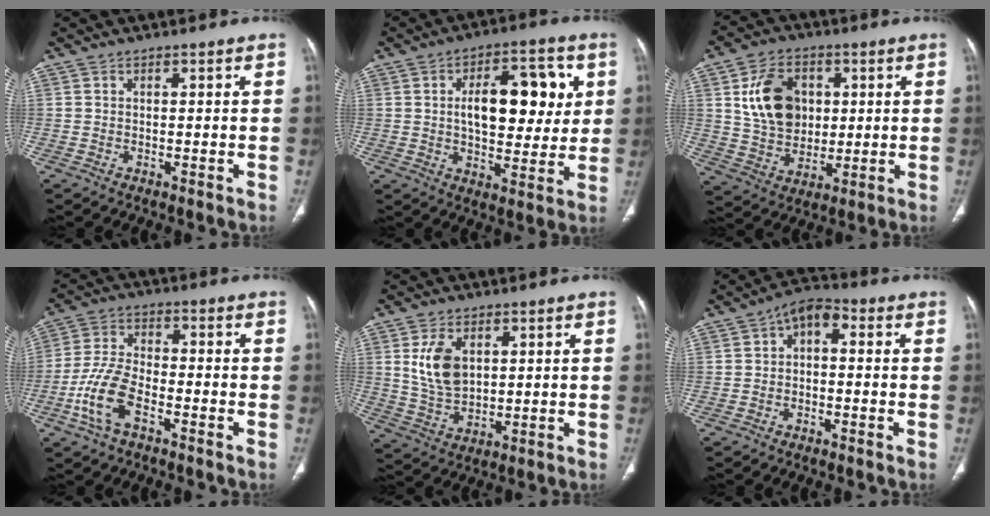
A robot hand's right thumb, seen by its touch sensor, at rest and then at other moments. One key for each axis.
{"total": 16.2, "fx": 3.3, "fy": 8.3, "fz": 13.5, "tx": -0.156, "ty": 0.003, "tz": 0.050}
{"total": 13.6, "fx": 3.0, "fy": 10.1, "fz": 8.5, "tx": -0.115, "ty": -0.009, "tz": 0.060}
{"total": 9.2, "fx": -4.2, "fy": 4.3, "fz": 6.9, "tx": -0.151, "ty": 0.025, "tz": -0.083}
{"total": 8.5, "fx": 2.5, "fy": 5.2, "fz": 6.2, "tx": -0.110, "ty": -0.011, "tz": 0.059}
{"total": 5.5, "fx": 0.4, "fy": 3.3, "fz": 4.4, "tx": -0.050, "ty": 0.028, "tz": -0.008}